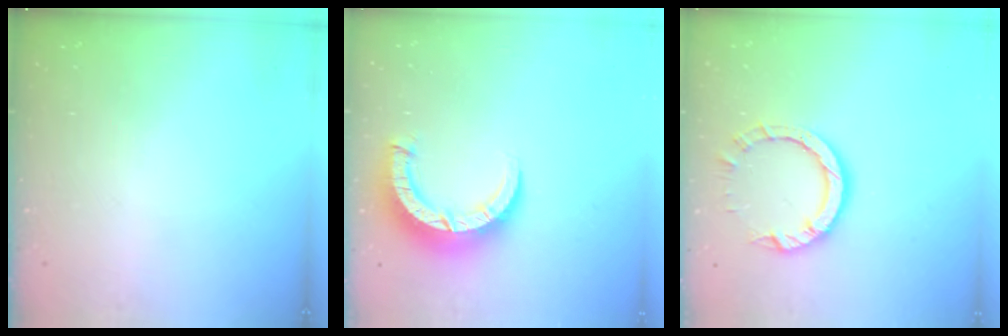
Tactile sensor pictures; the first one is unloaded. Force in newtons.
{"total": 8.7, "press": 8.7, "slide": 1.1}
{"total": 7.6, "press": 7.6, "slide": 0.8}